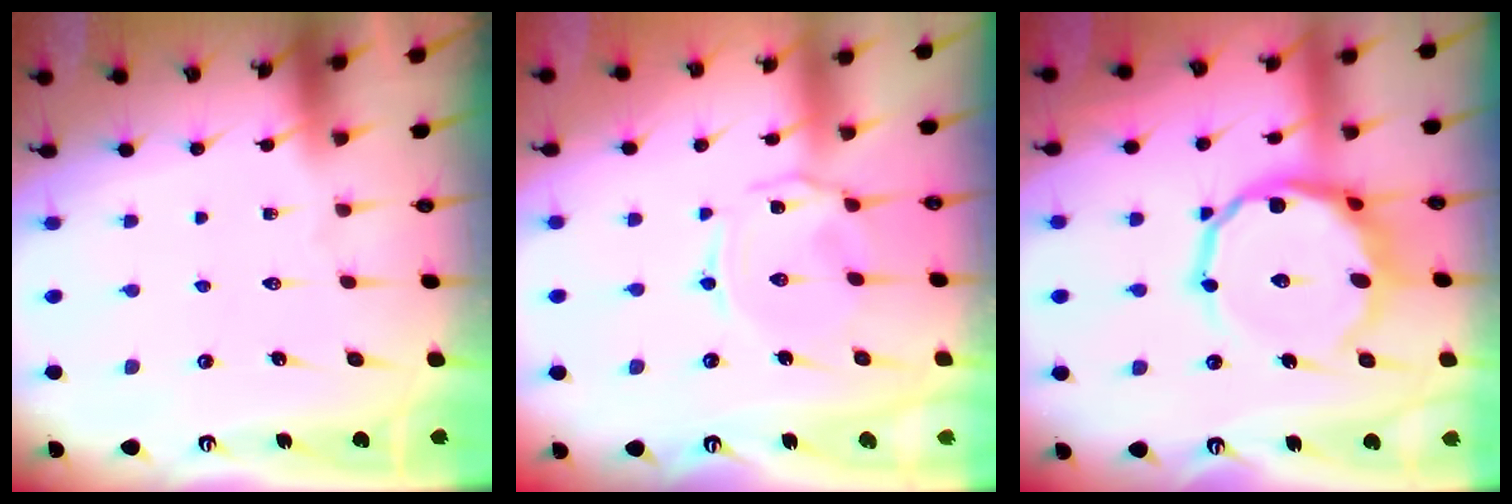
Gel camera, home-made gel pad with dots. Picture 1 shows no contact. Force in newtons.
{"total": 2.2, "press": 2.2, "slide": 0.6}
{"total": 12.9, "press": 12.4, "slide": 3.4}